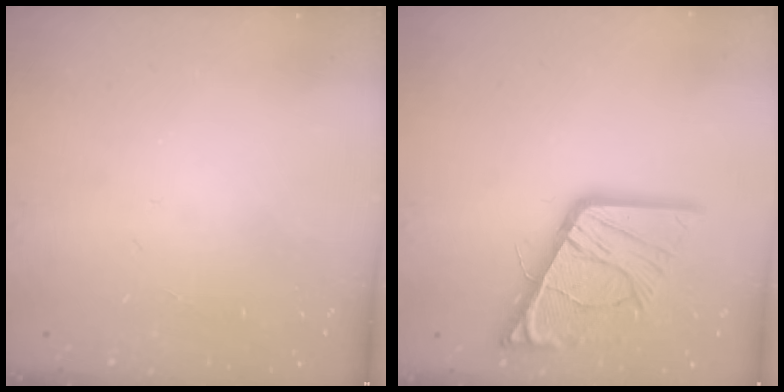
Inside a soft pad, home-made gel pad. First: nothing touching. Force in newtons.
{"total": 16.2, "press": 16.2, "slide": 1.7}